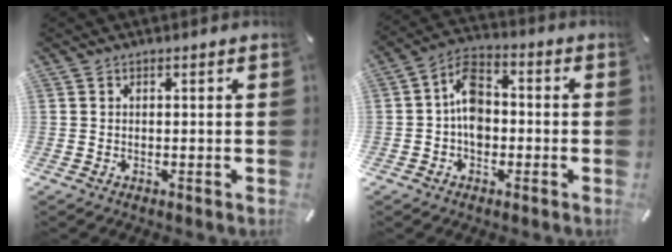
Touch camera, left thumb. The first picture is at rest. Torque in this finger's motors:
{"motor_torque": [-0.09, 0.76, 0.71, 0.53, 0.13]}